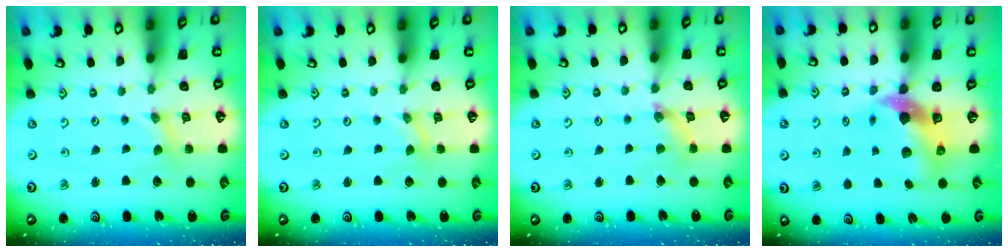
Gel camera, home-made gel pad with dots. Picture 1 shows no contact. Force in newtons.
{"total": 0.0}
{"total": 2.2, "press": 2.2, "slide": 0.4}
{"total": 10.2, "press": 10.1, "slide": 1.7}